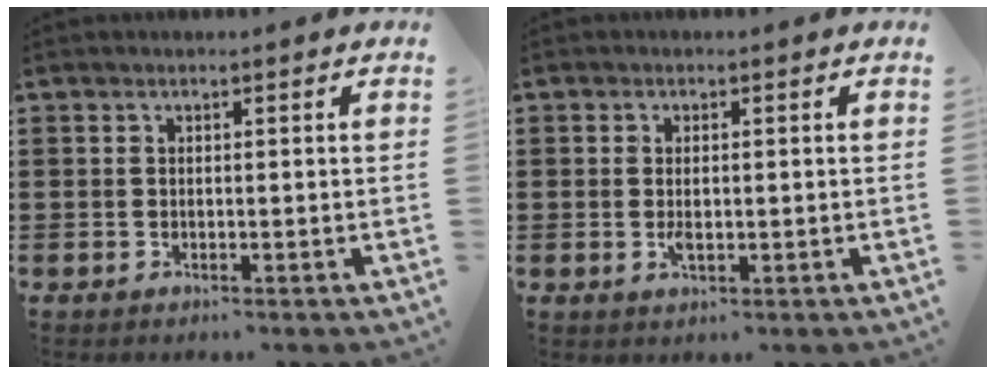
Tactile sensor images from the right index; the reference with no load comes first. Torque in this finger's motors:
{"motor_torque": [-0.06, 0.02, 0.08, 0.01]}